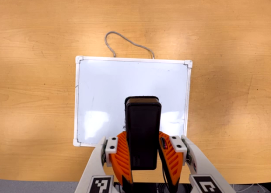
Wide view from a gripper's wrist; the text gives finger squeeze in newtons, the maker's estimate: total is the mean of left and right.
{"total": 6.2, "left": 5.5, "right": 6.9}